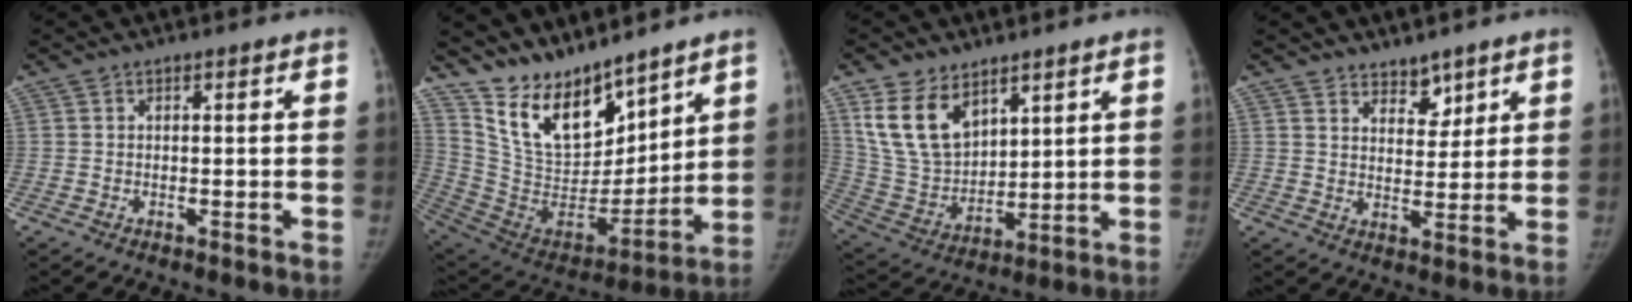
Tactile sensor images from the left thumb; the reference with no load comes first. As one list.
[{"total": 18.9, "force": [15.1, 8.0, 8.0], "torque": [-0.098, -0.088, 0.288]}, {"total": 13.8, "force": [7.7, 8.4, 7.7], "torque": [-0.119, -0.035, 0.171]}, {"total": 4.8, "force": [3.7, 2.5, 1.6], "torque": [0.004, -0.029, 0.064]}]